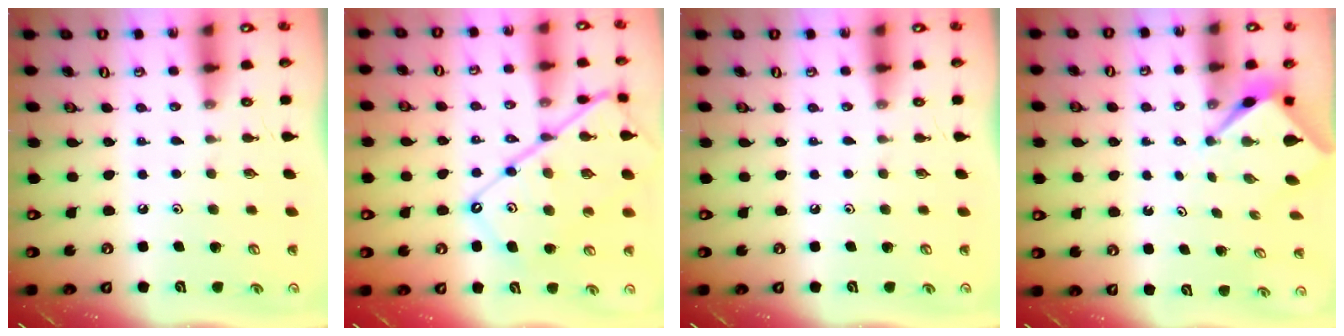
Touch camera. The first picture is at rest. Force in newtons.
{"total": 15.9, "press": 15.8, "slide": 1.7}
{"total": 0.0}
{"total": 2.6, "press": 2.6, "slide": 0.1}